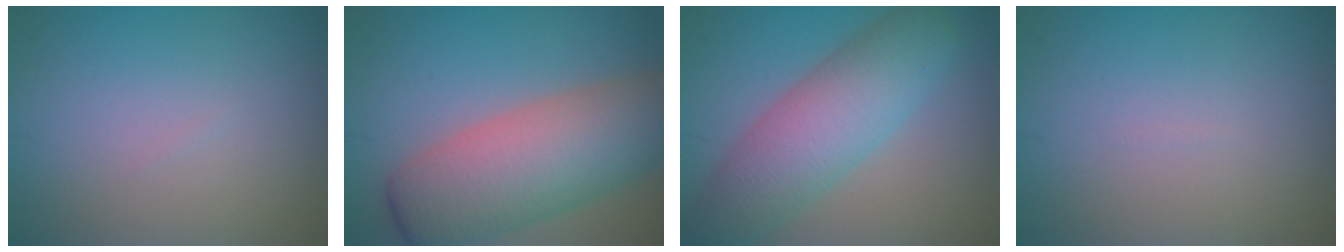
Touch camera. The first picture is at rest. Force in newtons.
{"total": 9.9, "press": 9.9, "slide": 0.5}
{"total": 7.6, "press": 7.6, "slide": 0.4}
{"total": 0.0}